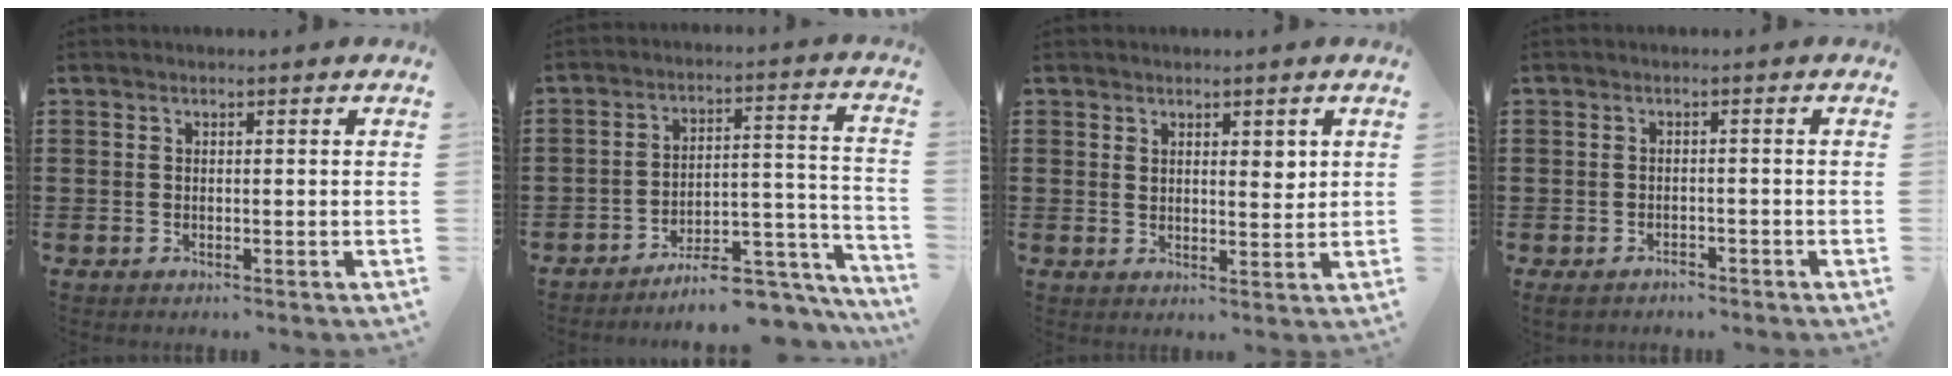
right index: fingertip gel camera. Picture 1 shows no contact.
{"total": 7.8, "force": [-6.7, 2.2, 3.3], "torque": [-0.043, 0.023, -0.123]}
{"total": 2.7, "force": [1.6, 1.2, 1.9], "torque": [-0.031, 0.001, 0.026]}
{"total": 1.8, "force": [-1.7, 0.4, 0.4], "torque": [-0.011, 0.000, -0.034]}